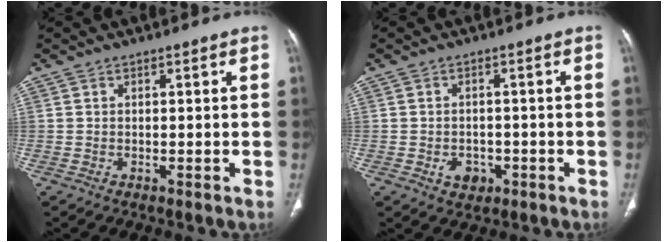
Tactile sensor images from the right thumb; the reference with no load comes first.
{"total": 3.6, "force": [-1.4, 2.8, 1.9], "torque": [-0.019, 0.007, -0.014]}